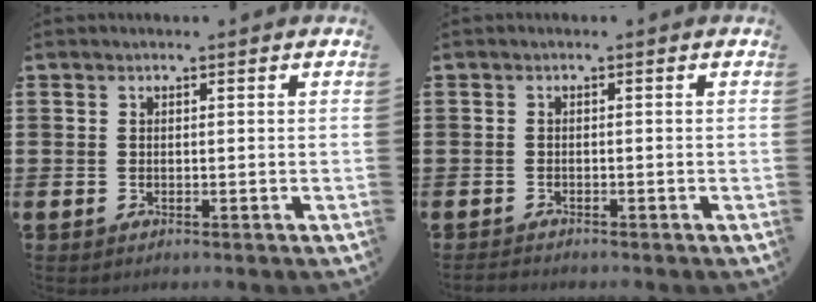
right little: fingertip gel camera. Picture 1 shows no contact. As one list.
[{"total": 0.6, "force": [-0.6, 0.0, 0.0], "torque": [-0.001, -0.003, -0.012]}]